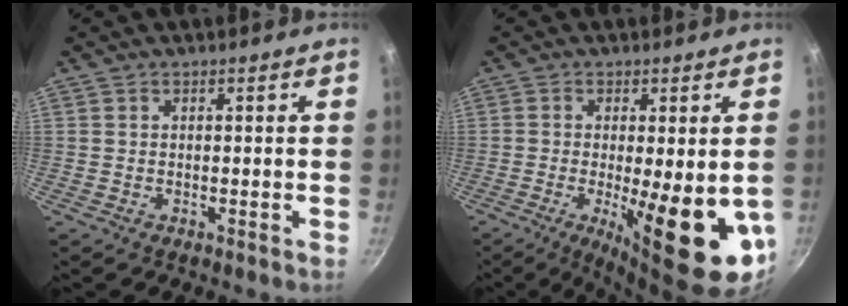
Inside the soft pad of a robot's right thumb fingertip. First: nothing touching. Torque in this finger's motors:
{"motor_torque": [-0.21, 1.21, 1.82, -0.53, 0.20]}